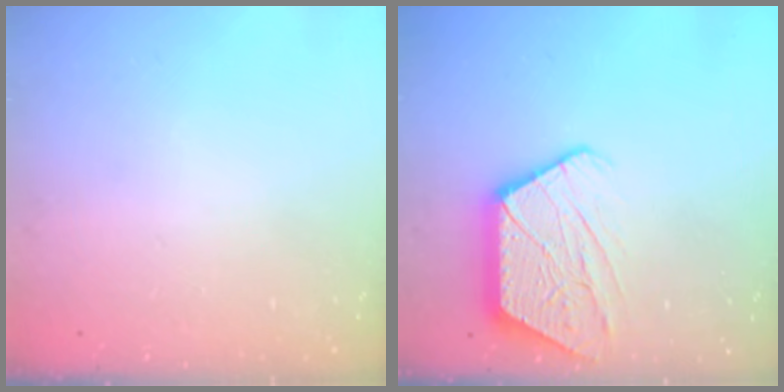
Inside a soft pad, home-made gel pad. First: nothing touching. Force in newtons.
{"total": 13.8, "press": 13.8, "slide": 1.0}